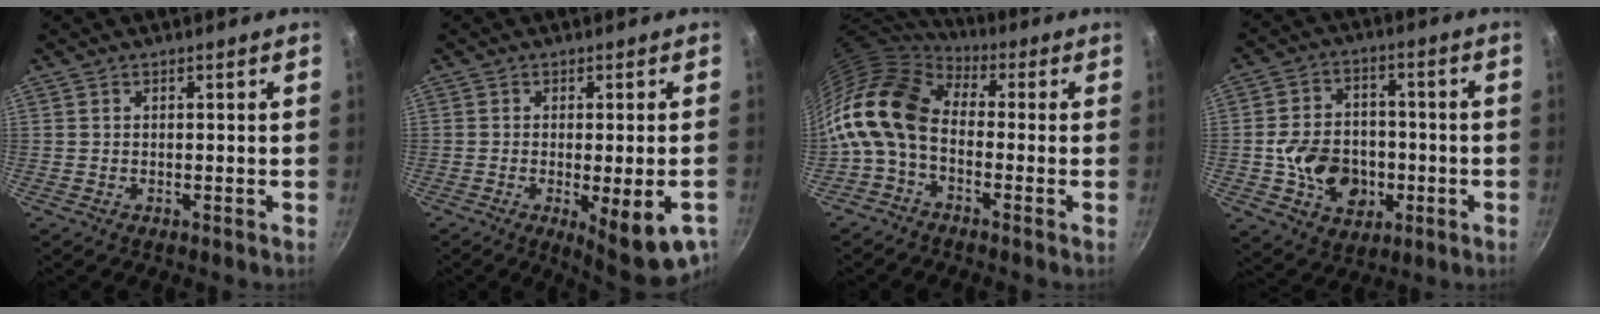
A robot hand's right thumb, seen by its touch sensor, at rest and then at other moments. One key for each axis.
{"total": 11.4, "fx": -4.5, "fy": 2.7, "fz": 10.1, "tx": -0.129, "ty": -0.011, "tz": -0.053}
{"total": 13.4, "fx": -1.6, "fy": 8.7, "fz": 10.1, "tx": -0.184, "ty": 0.027, "tz": -0.051}
{"total": 13.4, "fx": -2.7, "fy": 10.4, "fz": 8.0, "tx": -0.103, "ty": 0.023, "tz": -0.039}